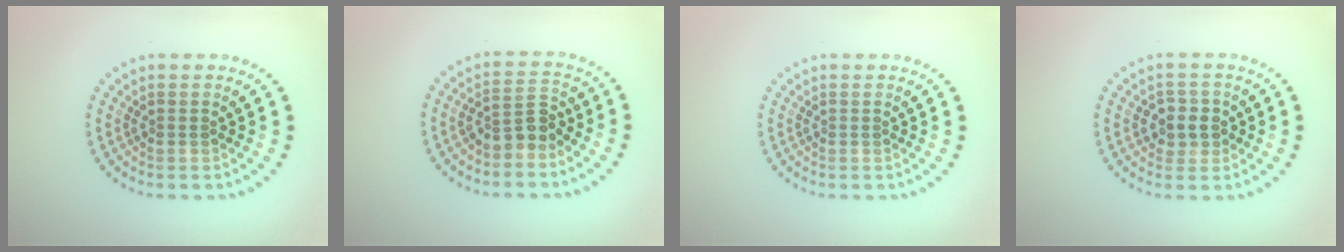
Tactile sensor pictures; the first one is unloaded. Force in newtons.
{"total": 2.8, "press": 2.5, "slide": 1.3}
{"total": 0.0}
{"total": 2.4, "press": 2.3, "slide": 0.8}